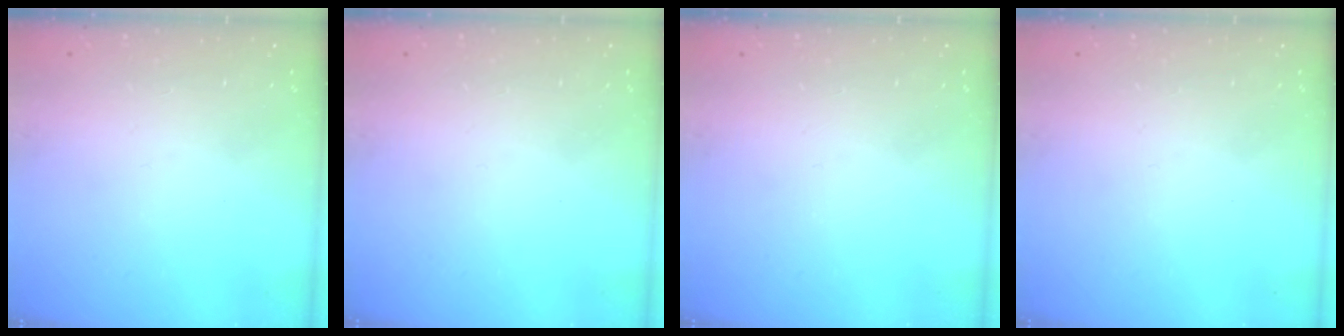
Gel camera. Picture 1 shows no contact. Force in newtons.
{"total": 0.0}
{"total": 0.0}
{"total": 0.0}